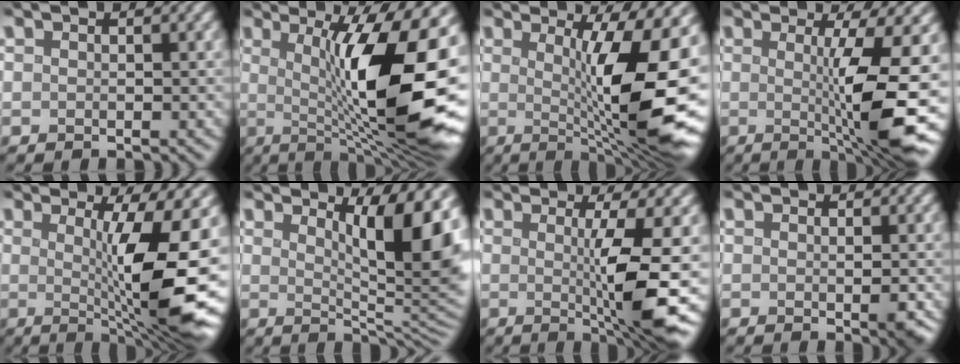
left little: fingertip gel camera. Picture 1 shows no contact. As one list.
[{"total": 16.0, "force": [0.4, 4.5, 15.4], "torque": [-0.196, 0.006, 0.007]}, {"total": 14.6, "force": [0.4, 3.4, 14.2], "torque": [-0.166, 0.004, 0.010]}, {"total": 10.2, "force": [-0.5, 1.4, 10.1], "torque": [-0.143, -0.007, -0.003]}, {"total": 13.1, "force": [-0.1, 2.6, 12.9], "torque": [-0.165, -0.002, 0.005]}, {"total": 10.4, "force": [3.8, 2.6, 9.4], "torque": [-0.107, -0.001, 0.059]}, {"total": 8.0, "force": [-0.5, 0.8, 8.0], "torque": [-0.124, -0.009, -0.001]}, {"total": 1.9, "force": [0.0, 0.4, 1.8], "torque": [-0.018, -0.001, -0.001]}]